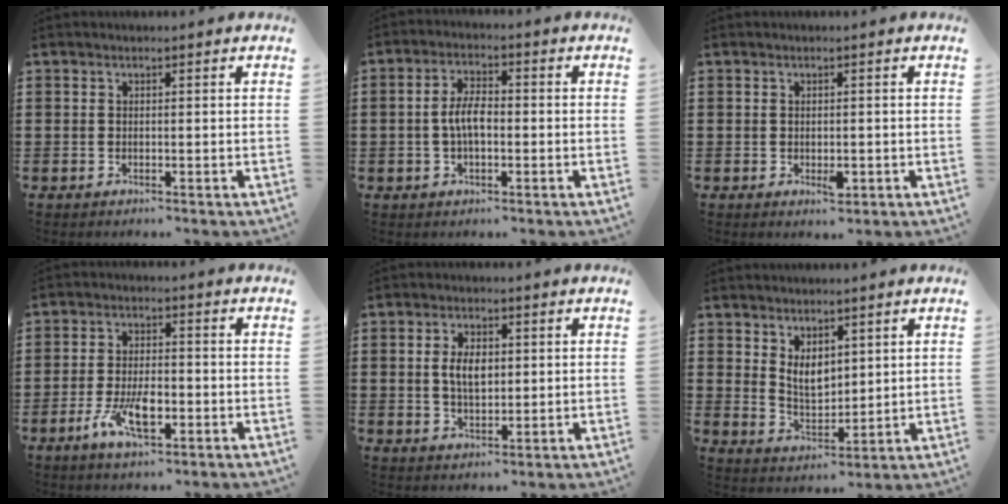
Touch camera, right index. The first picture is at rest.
{"total": 4.9, "force": [-0.6, 2.3, 4.3], "torque": [-0.092, 0.003, -0.016]}
{"total": 1.9, "force": [-0.5, 1.0, 1.6], "torque": [-0.029, 0.001, -0.009]}
{"total": 7.3, "force": [-3.0, 3.0, 6.0], "torque": [-0.129, -0.005, -0.056]}
{"total": 4.7, "force": [0.5, 2.5, 3.9], "torque": [-0.078, 0.005, 0.002]}
{"total": 4.9, "force": [2.6, 2.9, 2.9], "torque": [-0.060, -0.003, 0.047]}